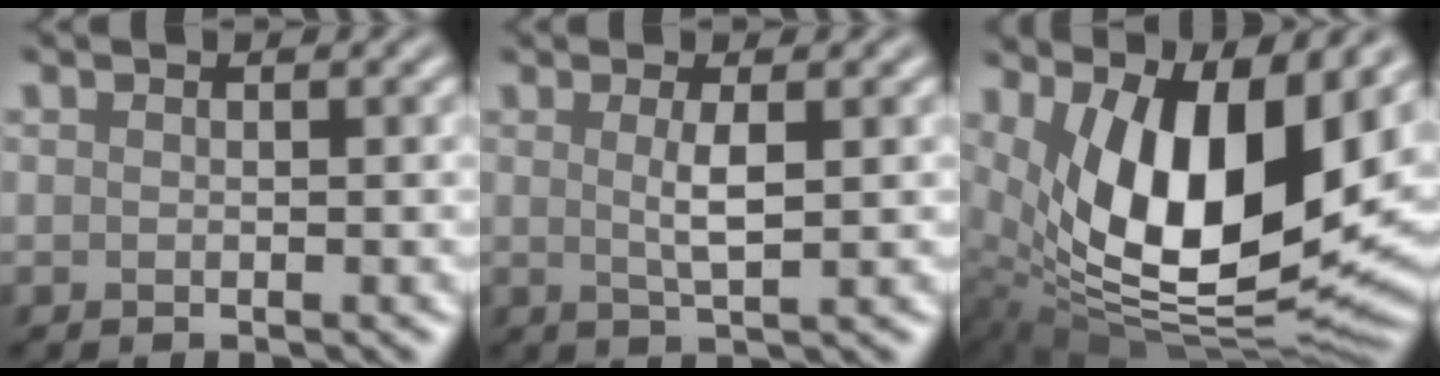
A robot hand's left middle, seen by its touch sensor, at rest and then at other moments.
{"total": 2.4, "force": [0.4, 0.4, 2.3], "torque": [-0.042, 0.003, 0.012]}
{"total": 14.3, "force": [3.8, 6.3, 12.3], "torque": [-0.190, -0.012, 0.070]}